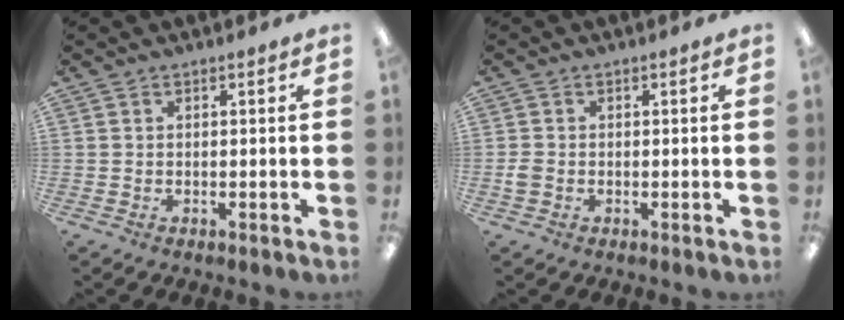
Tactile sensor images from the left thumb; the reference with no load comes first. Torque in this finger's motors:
{"motor_torque": [0.00, 0.03, 0.09, -0.11, 0.00]}